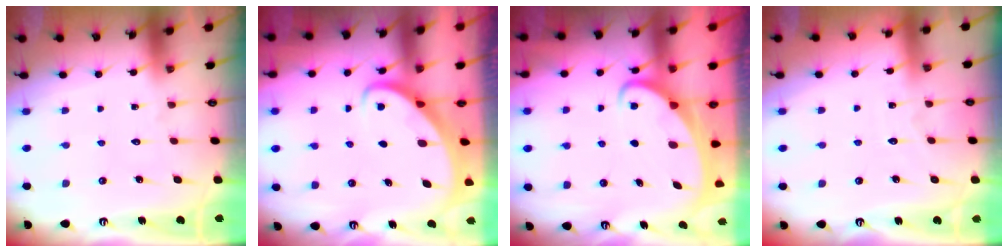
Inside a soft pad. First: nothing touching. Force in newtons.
{"total": 2.5, "press": 2.5, "slide": 0.3}
{"total": 2.5, "press": 2.5, "slide": 0.4}
{"total": 3.2, "press": 3.2, "slide": 0.3}